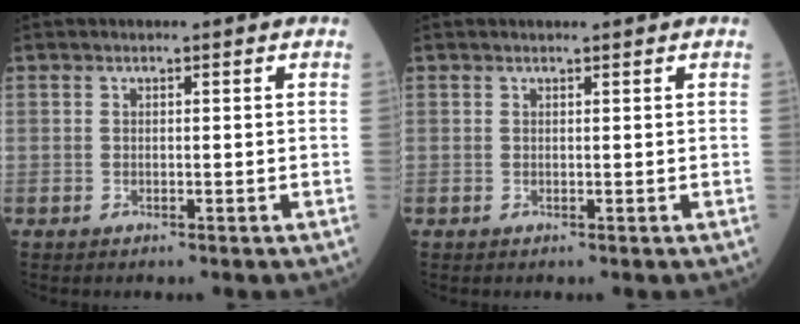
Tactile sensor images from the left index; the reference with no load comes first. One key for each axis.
{"total": 0.7, "fx": 0.6, "fy": 0.0, "fz": 0.1, "tx": -0.004, "ty": 0.004, "tz": 0.010}